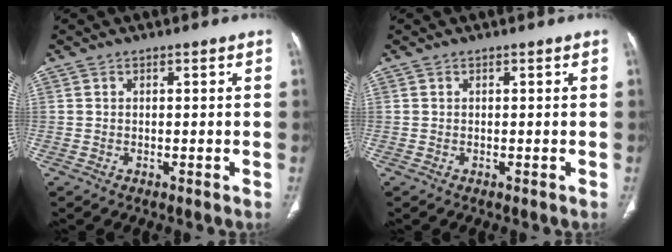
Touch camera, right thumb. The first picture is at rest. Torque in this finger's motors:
{"motor_torque": [0.02, 0.02, -0.01, 0.01, 0.01]}